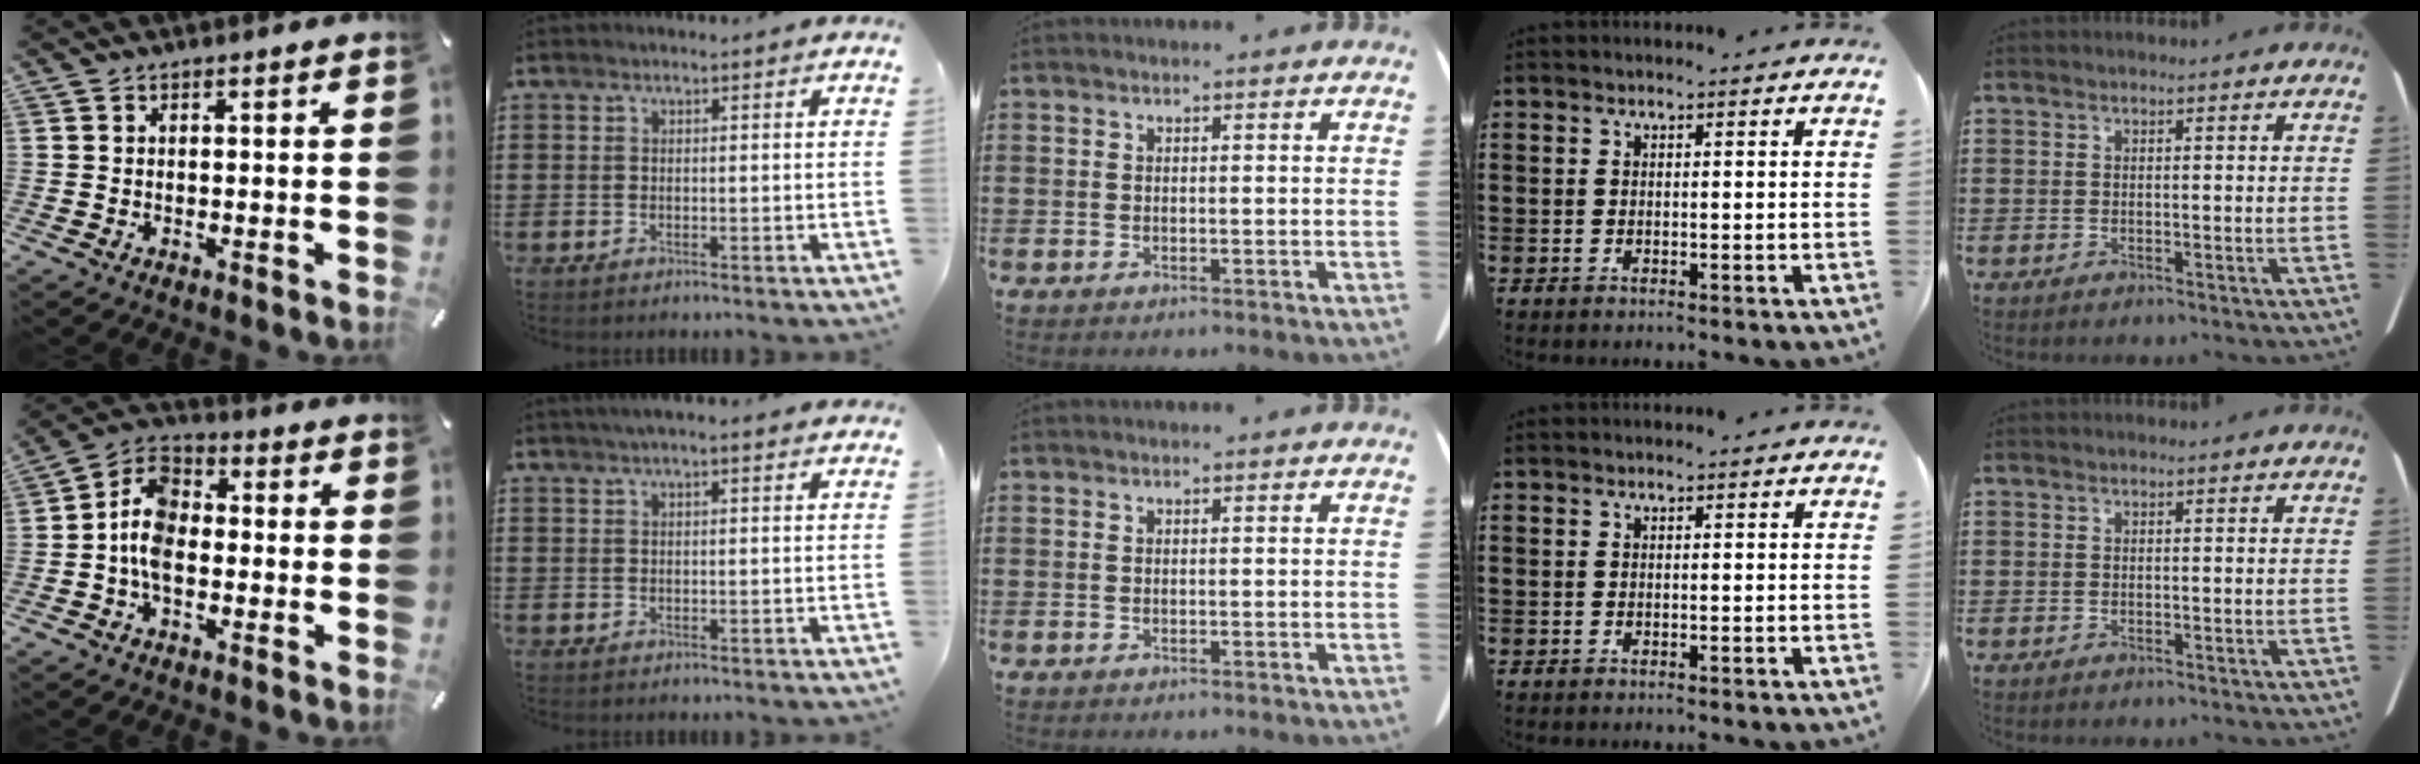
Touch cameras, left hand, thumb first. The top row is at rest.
{"thumb": {"total": 9.0, "force": [-2.5, 5.9, 6.4], "torque": [-0.143, 0.010, -0.049]}, "index": {"total": 2.4, "force": [2.0, 0.1, 1.4], "torque": [-0.030, 0.005, 0.036]}}